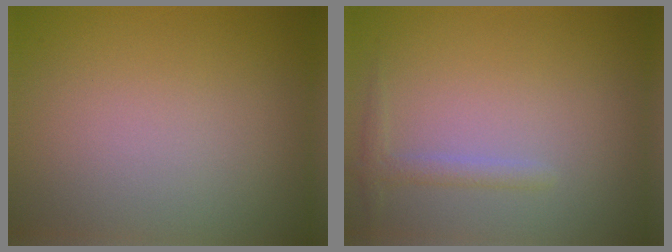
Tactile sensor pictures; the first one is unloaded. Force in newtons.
{"total": 1.3, "press": 1.3, "slide": 0.1}